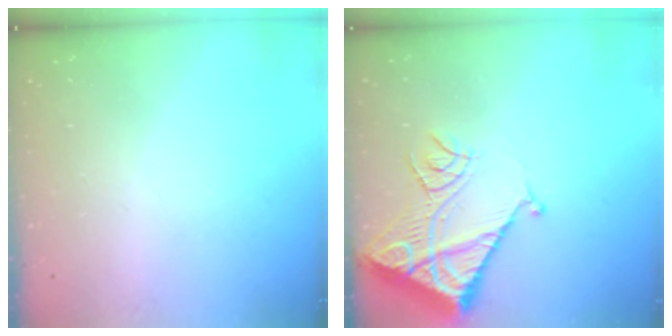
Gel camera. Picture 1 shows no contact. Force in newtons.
{"total": 13.7, "press": 13.6, "slide": 1.6}